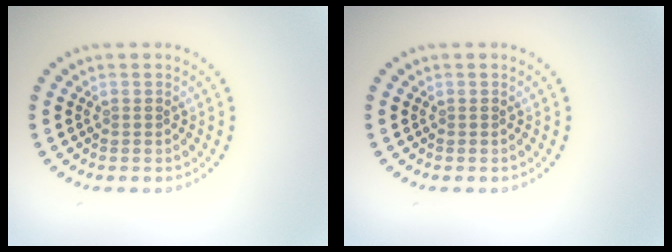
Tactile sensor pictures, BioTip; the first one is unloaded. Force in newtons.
{"total": 0.0}